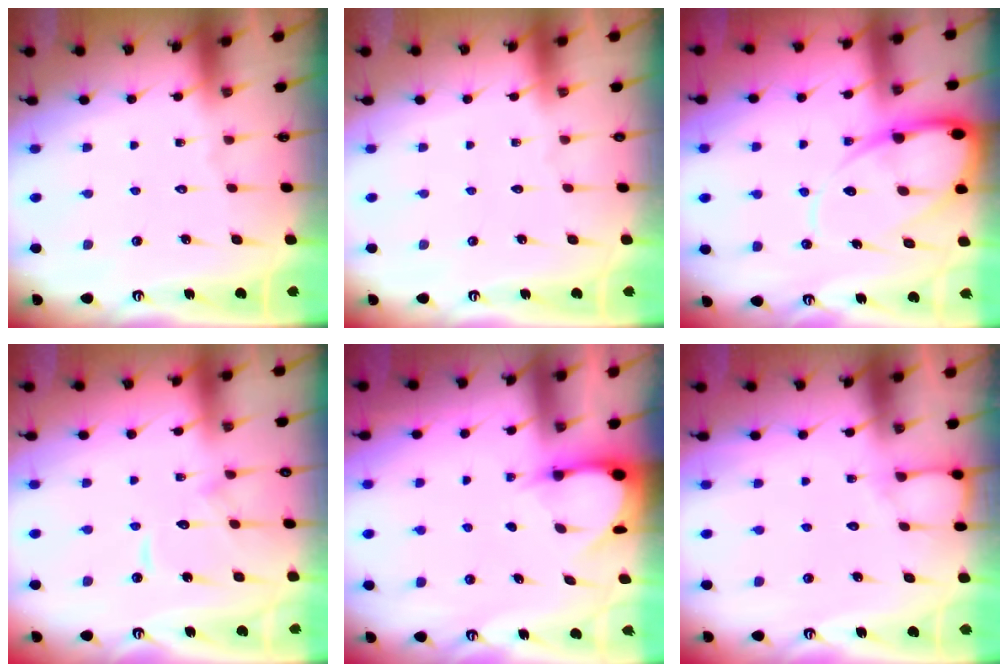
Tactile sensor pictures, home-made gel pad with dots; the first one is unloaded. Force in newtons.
{"total": 0.0}
{"total": 12.4, "press": 12.4, "slide": 1.2}
{"total": 10.1, "press": 10.1, "slide": 1.1}
{"total": 3.3, "press": 3.3, "slide": 0.4}
{"total": 3.5, "press": 3.4, "slide": 0.4}